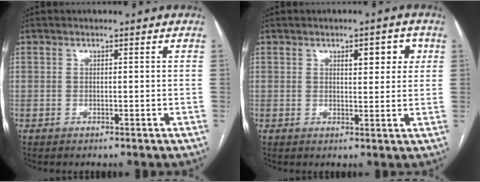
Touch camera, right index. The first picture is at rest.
{"total": 4.6, "force": [1.9, 1.7, 3.8], "torque": [-0.048, 0.007, 0.026]}